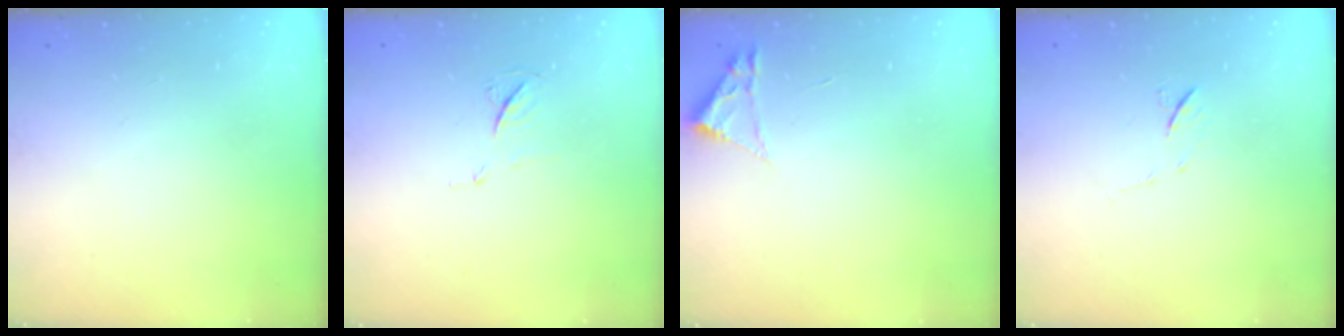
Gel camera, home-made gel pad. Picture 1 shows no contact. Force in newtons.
{"total": 6.0, "press": 6.0, "slide": 0.7}
{"total": 1.8, "press": 1.8, "slide": 0.2}
{"total": 6.1, "press": 6.0, "slide": 0.9}